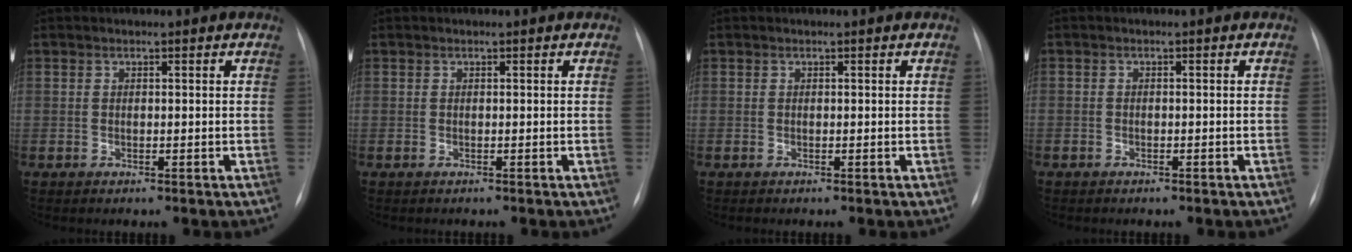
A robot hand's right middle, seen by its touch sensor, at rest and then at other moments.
{"total": 0.0}
{"total": 0.0}
{"total": 1.0, "force": [-0.8, 0.6, 0.3], "torque": [-0.006, 0.003, -0.011]}